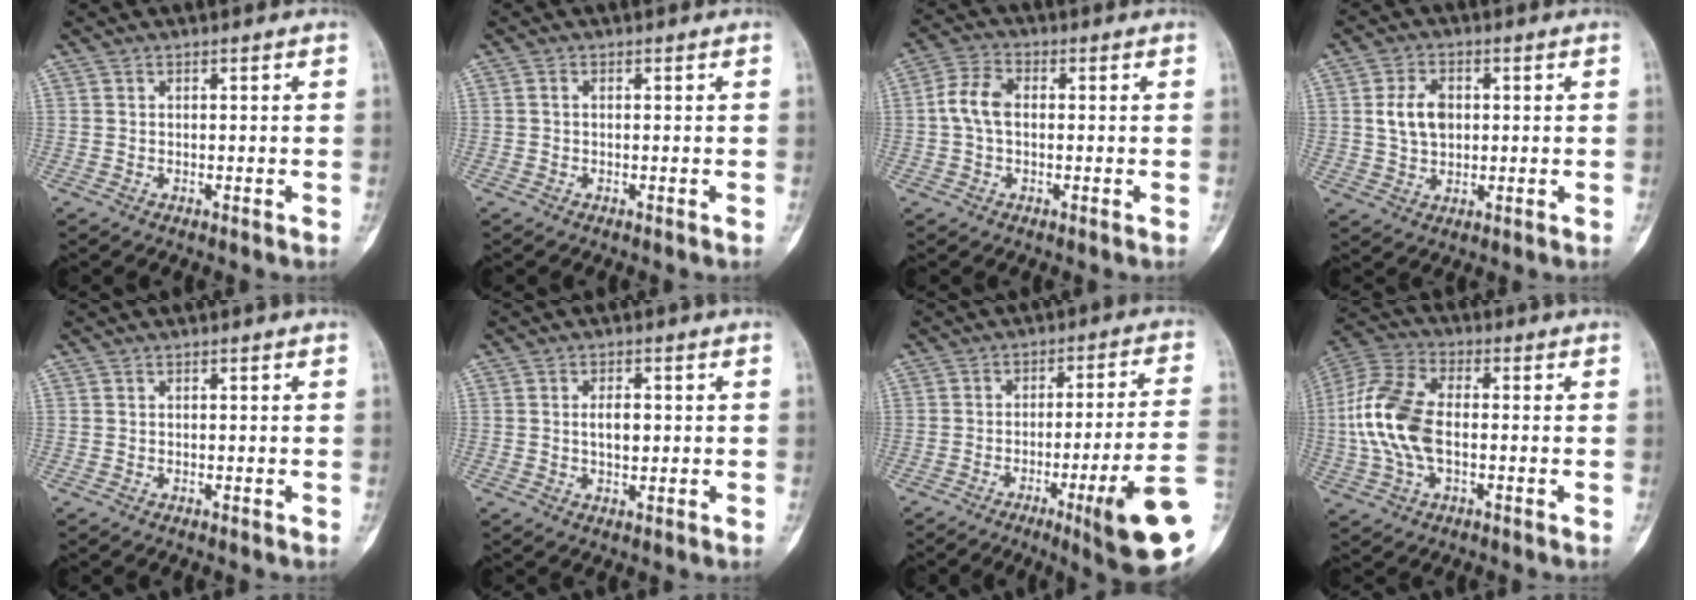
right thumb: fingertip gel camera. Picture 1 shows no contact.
{"total": 0.6, "force": [0.0, 0.4, 0.5], "torque": [-0.009, 0.001, -0.004]}
{"total": 6.4, "force": [0.2, 4.2, 4.9], "torque": [-0.100, 0.019, -0.003]}
{"total": 7.0, "force": [1.1, 5.0, 4.9], "torque": [-0.076, 0.001, 0.023]}
{"total": 0.0}
{"total": 3.8, "force": [0.3, 2.1, 3.2], "torque": [-0.048, -0.001, 0.006]}
{"total": 17.1, "force": [-6.2, 1.0, 15.9], "torque": [-0.189, 0.014, -0.087]}
{"total": 14.3, "force": [-0.8, 8.0, 11.8], "torque": [-0.260, 0.022, -0.019]}